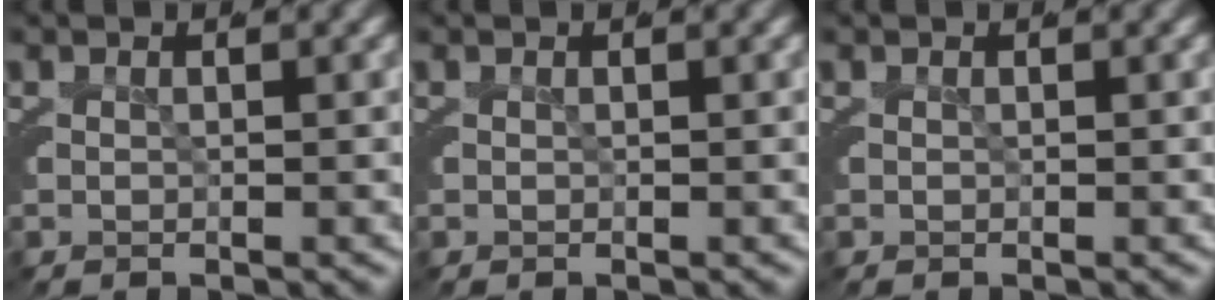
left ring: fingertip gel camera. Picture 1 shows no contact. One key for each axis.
{"total": 0.0}
{"total": 0.0}